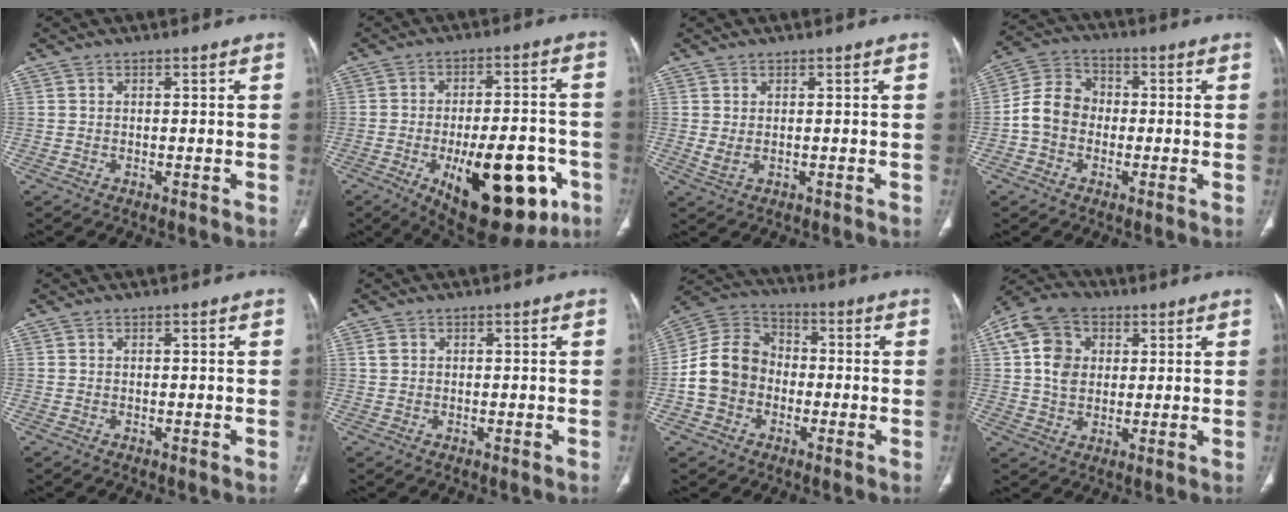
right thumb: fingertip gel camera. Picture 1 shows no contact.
{"total": 22.7, "force": [-8.5, 10.0, 18.5], "torque": [-0.219, 0.023, -0.103]}
{"total": 1.9, "force": [0.0, 0.9, 1.6], "torque": [-0.036, -0.001, 0.005]}
{"total": 8.5, "force": [-1.3, 7.1, 4.5], "torque": [-0.069, 0.033, -0.039]}
{"total": 0.0}
{"total": 1.3, "force": [0.5, 1.0, 0.7], "torque": [-0.010, 0.002, 0.012]}
{"total": 12.2, "force": [-2.1, 10.2, 6.3], "torque": [-0.108, 0.038, -0.049]}
{"total": 11.5, "force": [2.8, 9.1, 6.5], "torque": [-0.116, 0.007, 0.044]}